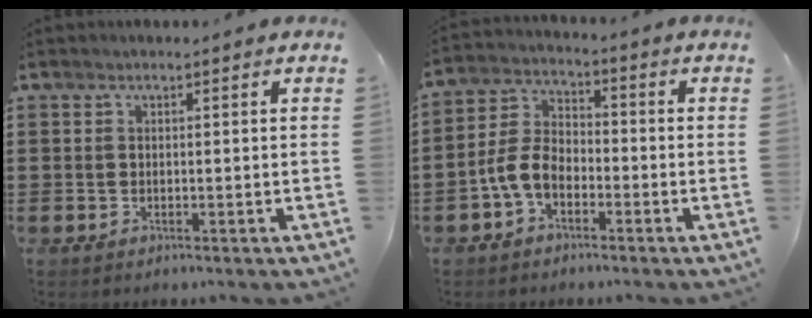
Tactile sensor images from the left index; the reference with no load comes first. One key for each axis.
{"total": 5.6, "fx": -3.0, "fy": 3.3, "fz": 3.5, "tx": -0.092, "ty": 0.007, "tz": -0.065}